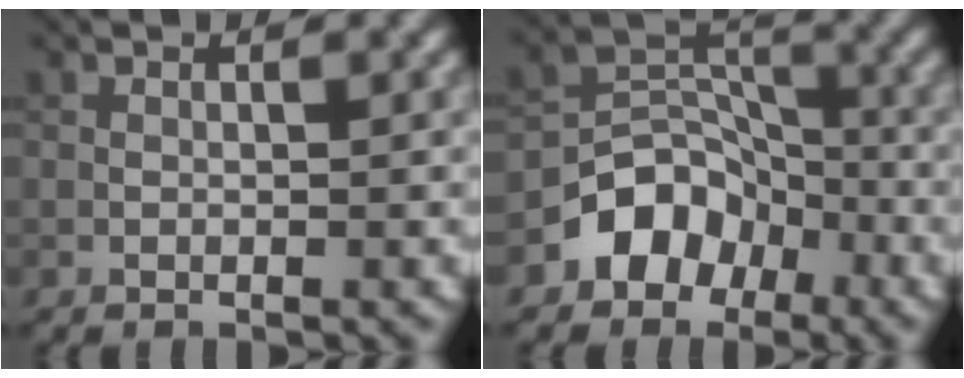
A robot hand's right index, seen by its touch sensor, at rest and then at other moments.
{"total": 5.2, "force": [-3.0, 3.9, 1.7], "torque": [-0.008, 0.009, -0.057]}